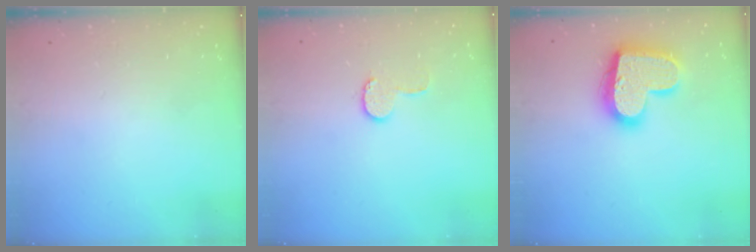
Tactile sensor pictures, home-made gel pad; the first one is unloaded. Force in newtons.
{"total": 6.4, "press": 6.4, "slide": 0.6}
{"total": 20.0, "press": 20.0, "slide": 1.2}